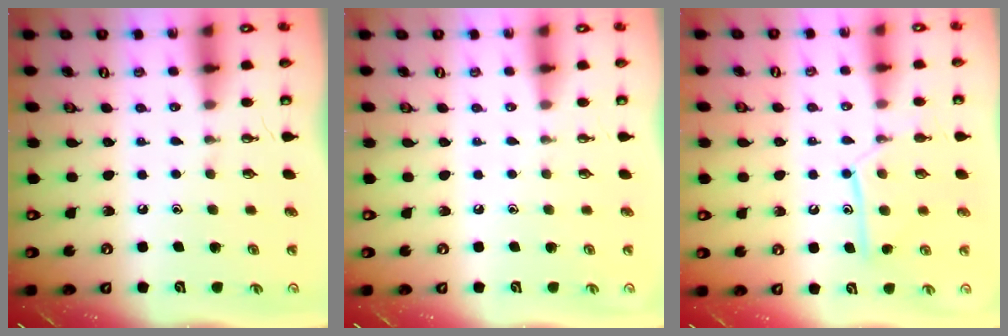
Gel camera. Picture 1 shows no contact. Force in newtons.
{"total": 0.0}
{"total": 10.4, "press": 10.4, "slide": 0.6}